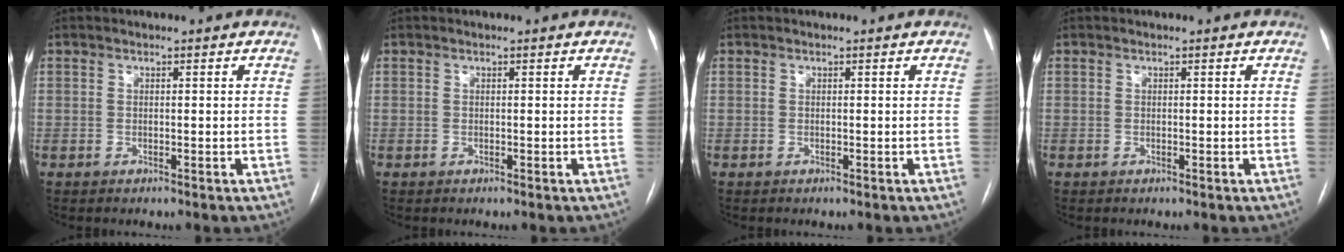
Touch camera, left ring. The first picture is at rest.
{"total": 0.0}
{"total": 0.0}
{"total": 0.0}